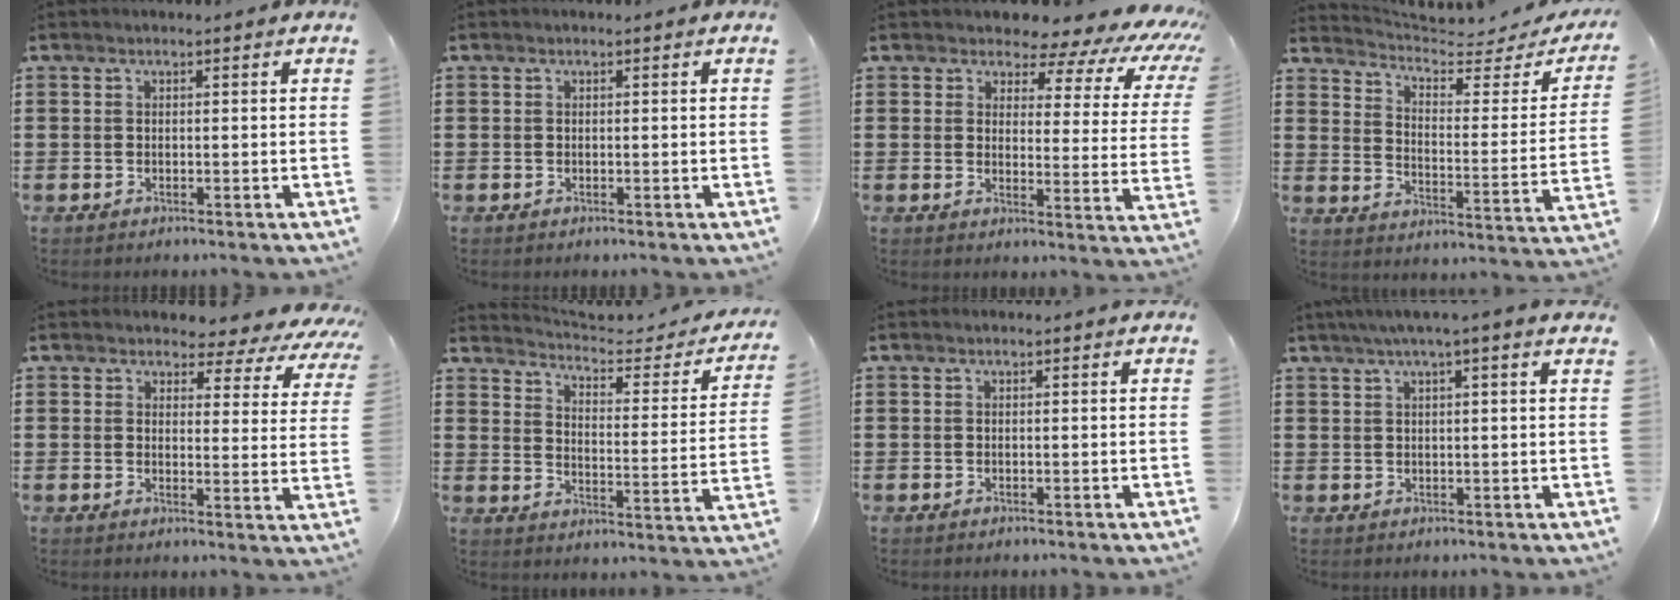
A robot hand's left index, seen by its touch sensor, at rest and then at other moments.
{"total": 0.0}
{"total": 5.2, "force": [4.2, 2.2, 2.1], "torque": [-0.042, -0.031, 0.063]}
{"total": 4.4, "force": [3.9, 0.5, 2.1], "torque": [-0.056, -0.032, 0.059]}
{"total": 3.1, "force": [2.7, 1.1, 0.8], "torque": [-0.019, -0.022, 0.040]}
{"total": 3.4, "force": [3.1, 0.1, 1.3], "torque": [-0.047, -0.027, 0.044]}
{"total": 0.0}
{"total": 2.4, "force": [1.5, -0.3, 1.9], "torque": [-0.039, 0.001, 0.026]}